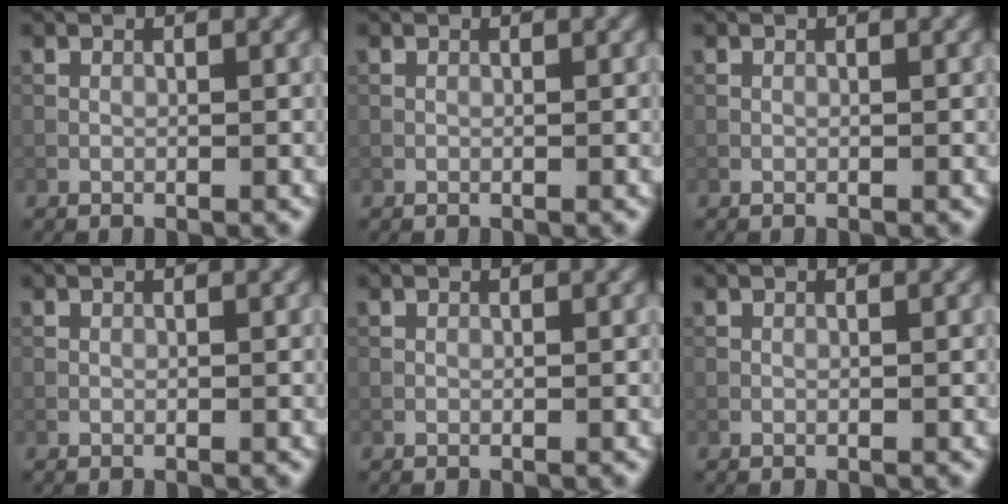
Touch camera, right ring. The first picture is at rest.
{"total": 0.0}
{"total": 0.0}
{"total": 0.0}
{"total": 0.0}
{"total": 0.0}